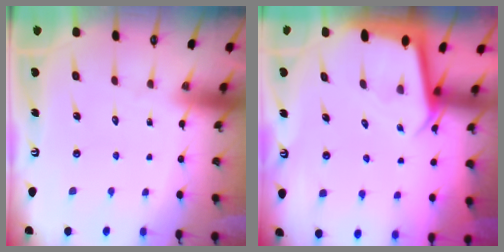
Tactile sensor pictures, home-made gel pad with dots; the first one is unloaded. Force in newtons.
{"total": 2.7, "press": 2.7, "slide": 0.1}